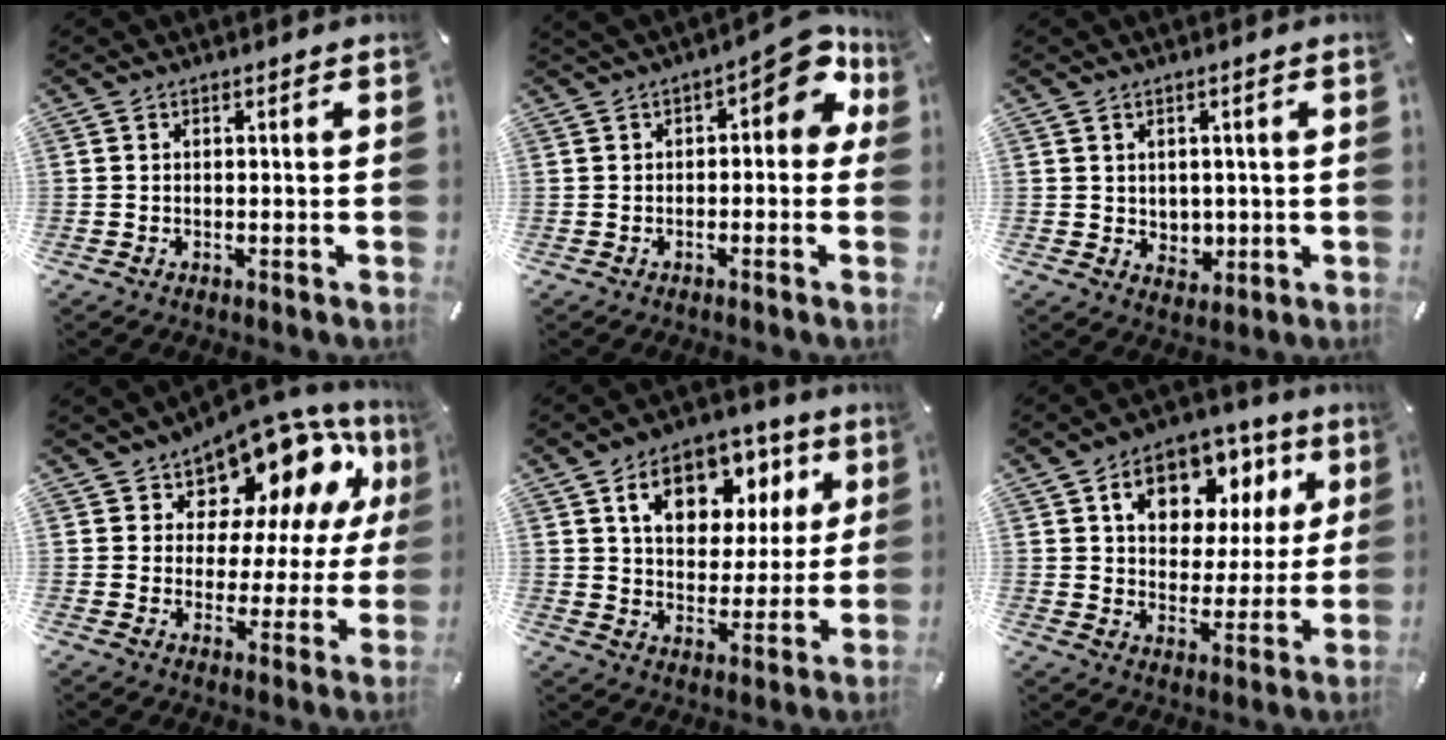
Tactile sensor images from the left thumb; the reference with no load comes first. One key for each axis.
{"total": 9.9, "fx": 3.4, "fy": 4.7, "fz": 8.0, "tx": -0.095, "ty": -0.022, "tz": 0.054}
{"total": 3.9, "fx": 1.3, "fy": 3.6, "fz": 0.6, "tx": 0.004, "ty": -0.007, "tz": 0.020}
{"total": 14.2, "fx": 10.5, "fy": 7.7, "fz": 5.7, "tx": -0.095, "ty": -0.086, "tz": 0.179}
{"total": 15.7, "fx": 7.5, "fy": 10.6, "fz": 8.8, "tx": -0.130, "ty": -0.025, "tz": 0.131}
{"total": 14.5, "fx": 7.0, "fy": 10.0, "fz": 7.7, "tx": -0.121, "ty": -0.030, "tz": 0.123}